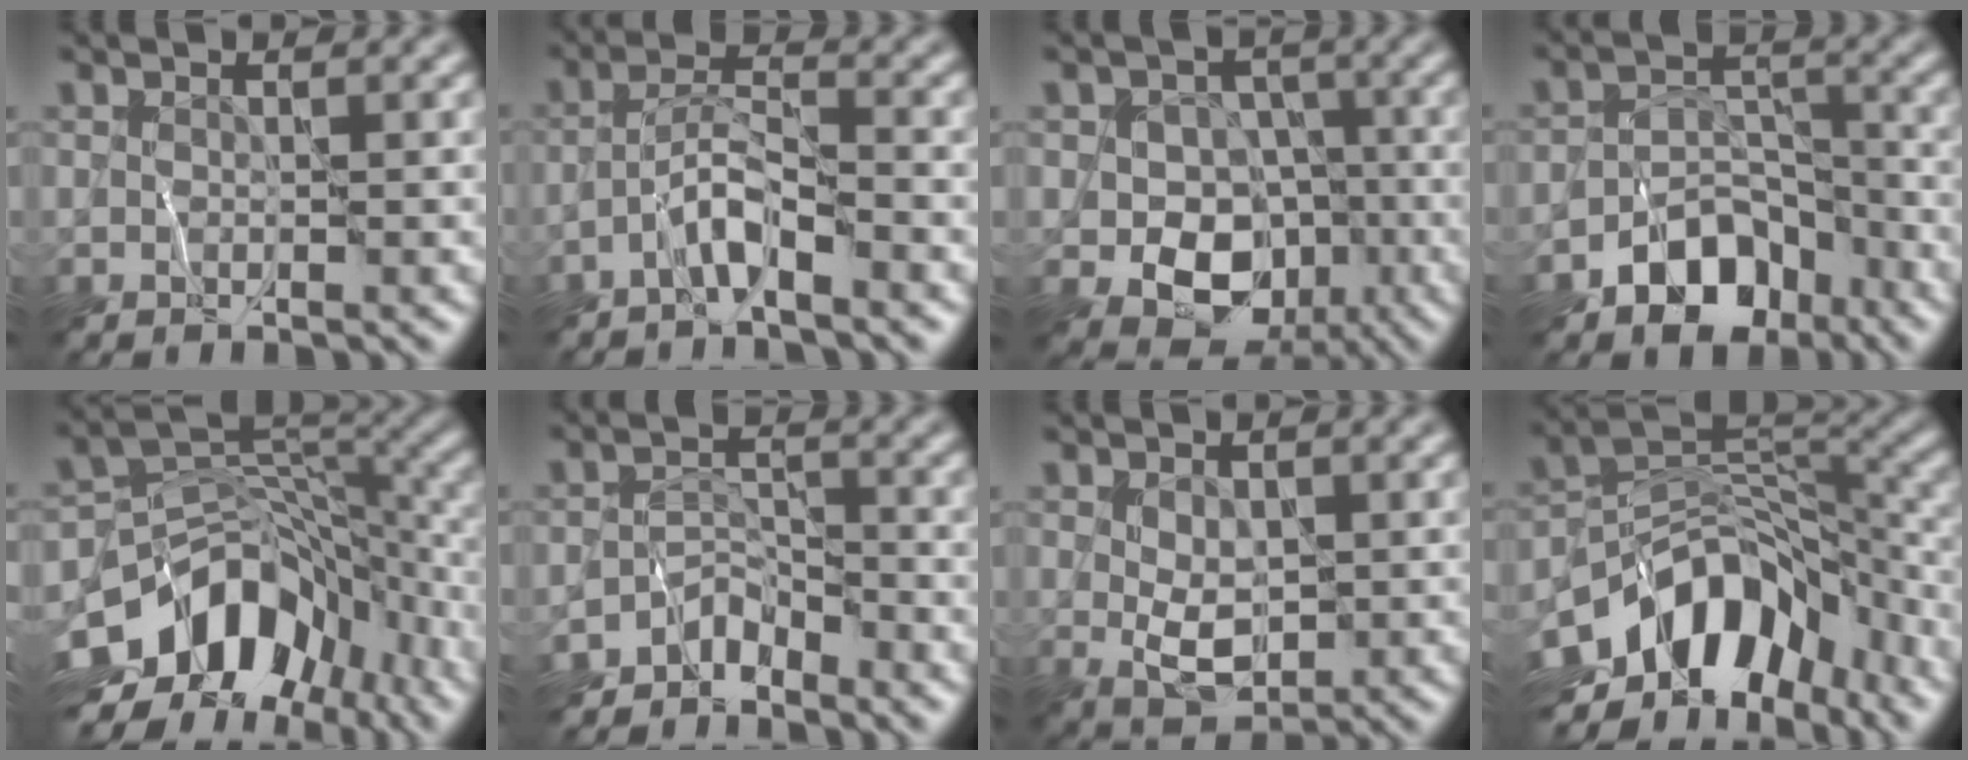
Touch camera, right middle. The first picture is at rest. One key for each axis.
{"total": 2.9, "fx": -2.0, "fy": 0.4, "fz": 2.1, "tx": -0.040, "ty": 0.016, "tz": -0.046}
{"total": 8.3, "fx": -2.7, "fy": 6.5, "fz": 4.4, "tx": -0.038, "ty": -0.002, "tz": -0.055}
{"total": 6.1, "fx": -3.7, "fy": 4.0, "fz": 2.7, "tx": -0.024, "ty": -0.003, "tz": -0.063}
{"total": 12.7, "fx": -5.6, "fy": 8.3, "fz": 7.8, "tx": -0.130, "ty": 0.005, "tz": -0.103}
{"total": 3.3, "fx": -2.9, "fy": 1.5, "fz": 0.6, "tx": 0.004, "ty": 0.002, "tz": -0.060}
{"total": 3.5, "fx": 0.1, "fy": 2.1, "fz": 2.7, "tx": -0.050, "ty": -0.009, "tz": 0.007}
{"total": 11.8, "fx": -5.5, "fy": 7.3, "fz": 7.4, "tx": -0.115, "ty": 0.010, "tz": -0.105}